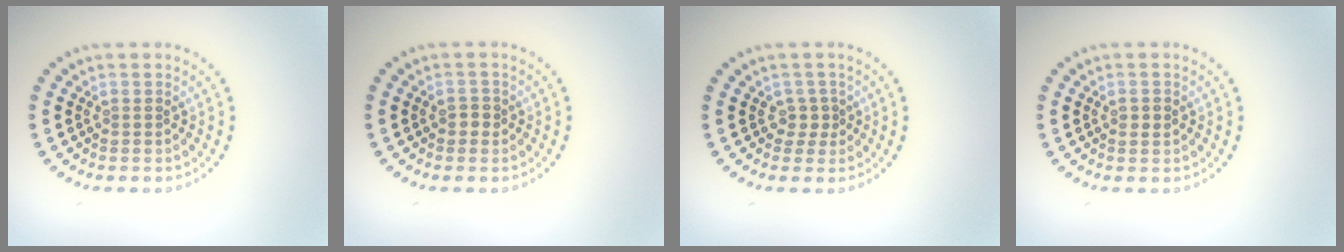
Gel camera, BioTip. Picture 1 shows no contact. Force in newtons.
{"total": 1.1, "press": 1.1, "slide": 0.4}
{"total": 1.5, "press": 1.1, "slide": 1.0}
{"total": 0.9, "press": 0.9, "slide": 0.2}